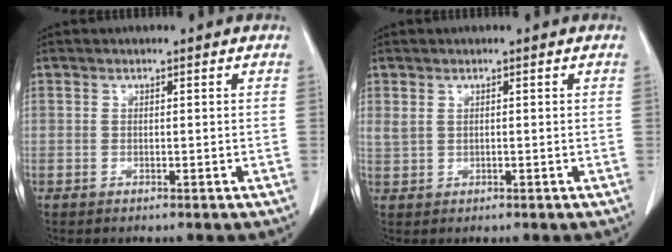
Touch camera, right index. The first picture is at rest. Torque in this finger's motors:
{"motor_torque": [-0.02, 0.08, 0.03, 0.02]}